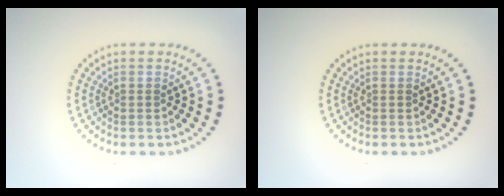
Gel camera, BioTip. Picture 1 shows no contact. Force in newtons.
{"total": 0.0}